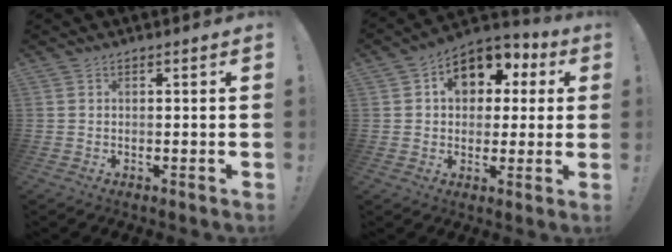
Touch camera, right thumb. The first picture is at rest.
{"total": 11.8, "force": [3.9, 8.9, 6.8], "torque": [-0.093, -0.010, 0.075]}